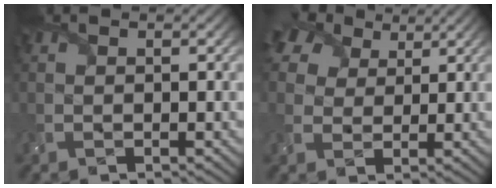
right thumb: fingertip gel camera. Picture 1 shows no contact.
{"total": 8.4, "force": [5.2, 5.3, 3.9], "torque": [-0.112, 0.024, 0.084]}